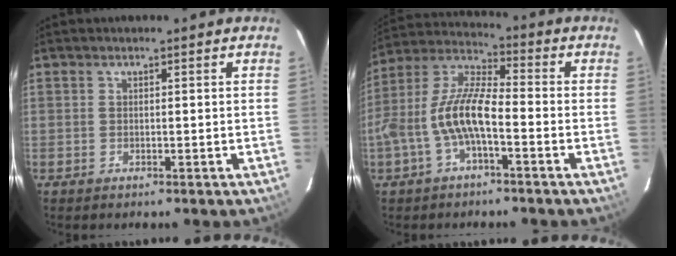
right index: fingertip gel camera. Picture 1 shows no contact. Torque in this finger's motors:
{"motor_torque": [0.71, -0.25, 0.56, 0.21]}